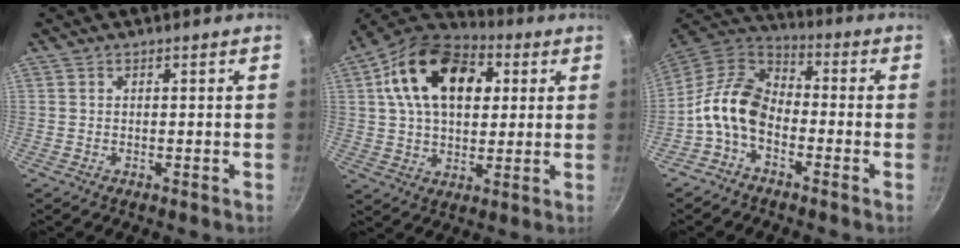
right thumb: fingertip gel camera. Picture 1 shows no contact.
{"total": 20.2, "force": [5.5, 13.2, 14.2], "torque": [-0.214, 0.008, 0.077]}
{"total": 11.2, "force": [-3.5, 7.5, 7.6], "torque": [-0.124, 0.049, -0.090]}